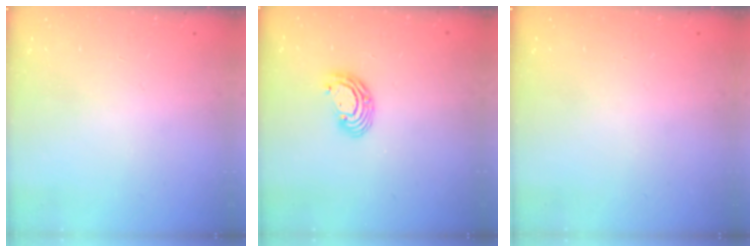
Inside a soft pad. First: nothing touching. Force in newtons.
{"total": 7.2, "press": 7.2, "slide": 1.0}
{"total": 0.0}